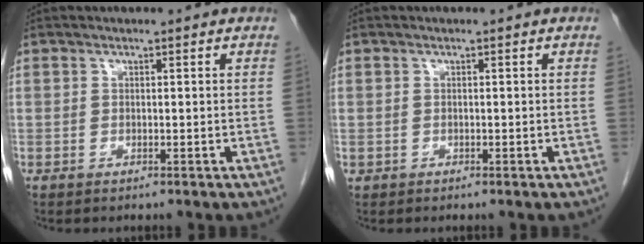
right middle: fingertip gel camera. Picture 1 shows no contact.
{"total": 0.0}